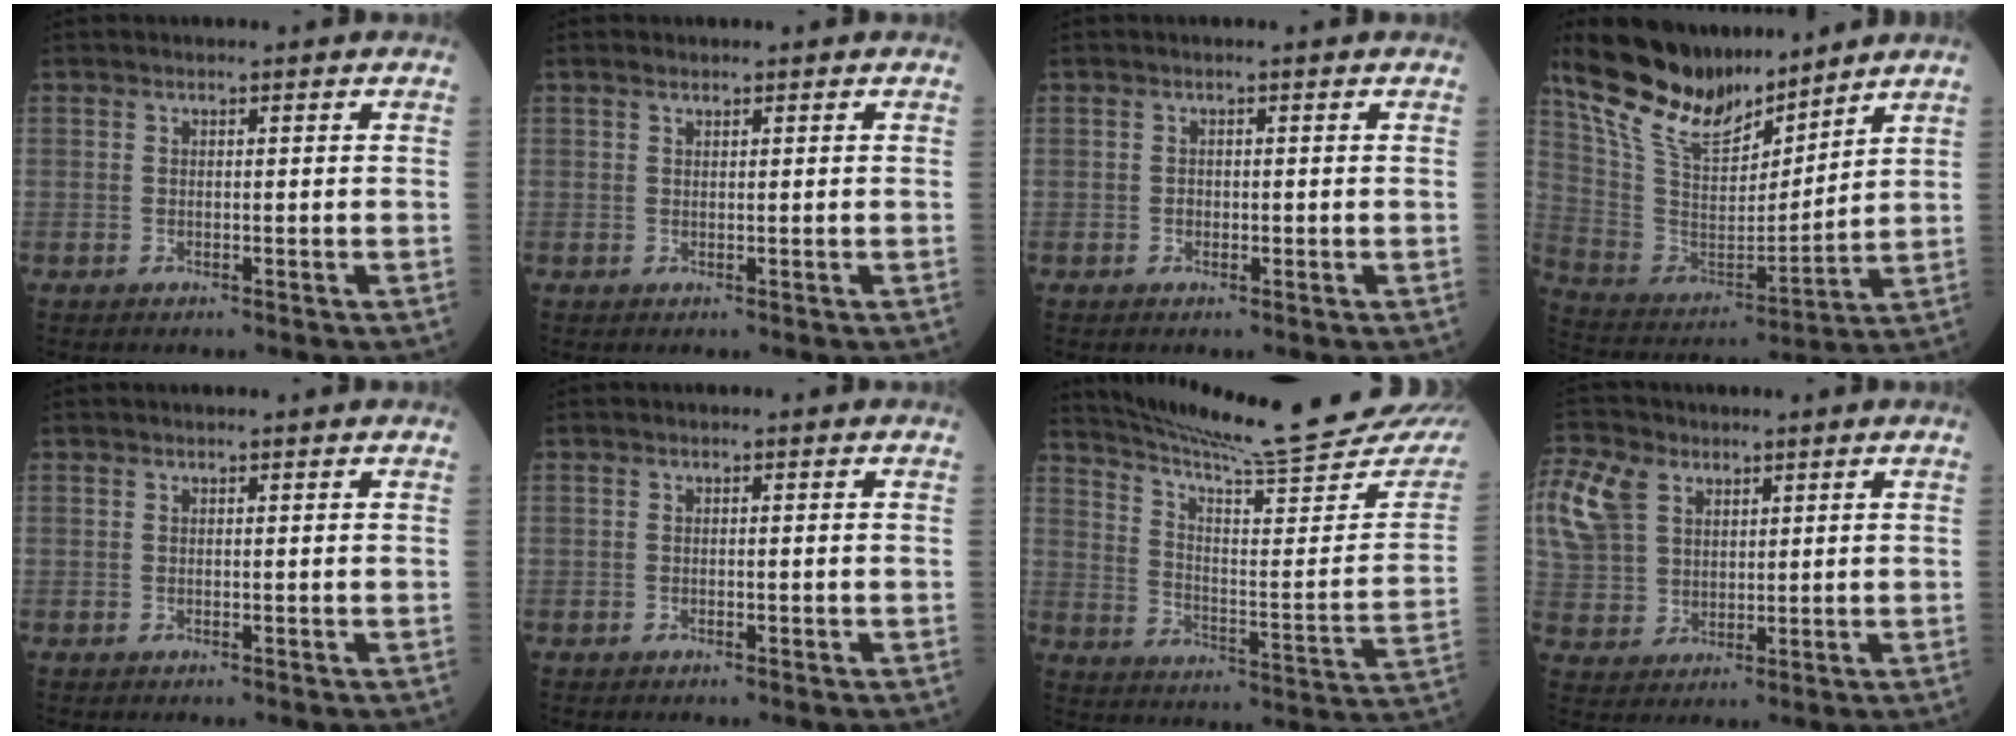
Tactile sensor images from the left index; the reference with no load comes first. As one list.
[{"total": 0.7, "force": [0.5, 0.2, 0.3], "torque": [-0.010, 0.007, 0.012]}, {"total": 0.7, "force": [-0.2, 0.5, 0.5], "torque": [-0.007, 0.002, -0.005]}, {"total": 16.3, "force": [13.6, 4.6, 7.8], "torque": [-0.155, 0.003, 0.261]}, {"total": 0.0}, {"total": 0.6, "force": [-0.4, 0.1, 0.4], "torque": [-0.011, 0.000, -0.005]}, {"total": 25.5, "force": [23.1, -0.2, 10.9], "torque": [-0.175, -0.096, 0.309]}, {"total": 13.0, "force": [5.9, 9.3, 6.8], "torque": [-0.189, 0.028, 0.122]}]